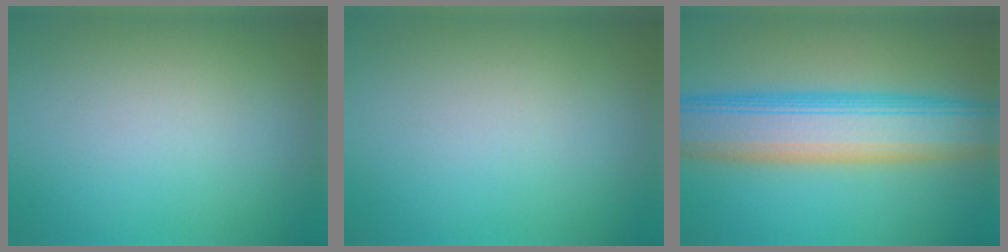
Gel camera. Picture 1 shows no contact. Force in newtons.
{"total": 0.0}
{"total": 10.6, "press": 10.6, "slide": 0.2}